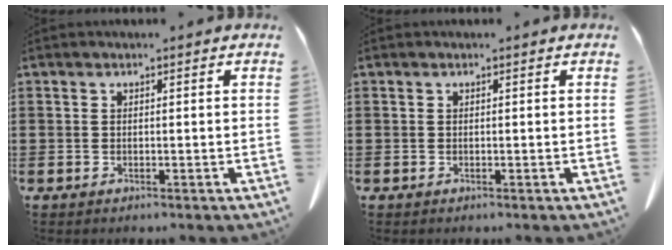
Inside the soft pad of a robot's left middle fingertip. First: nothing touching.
{"total": 0.0}